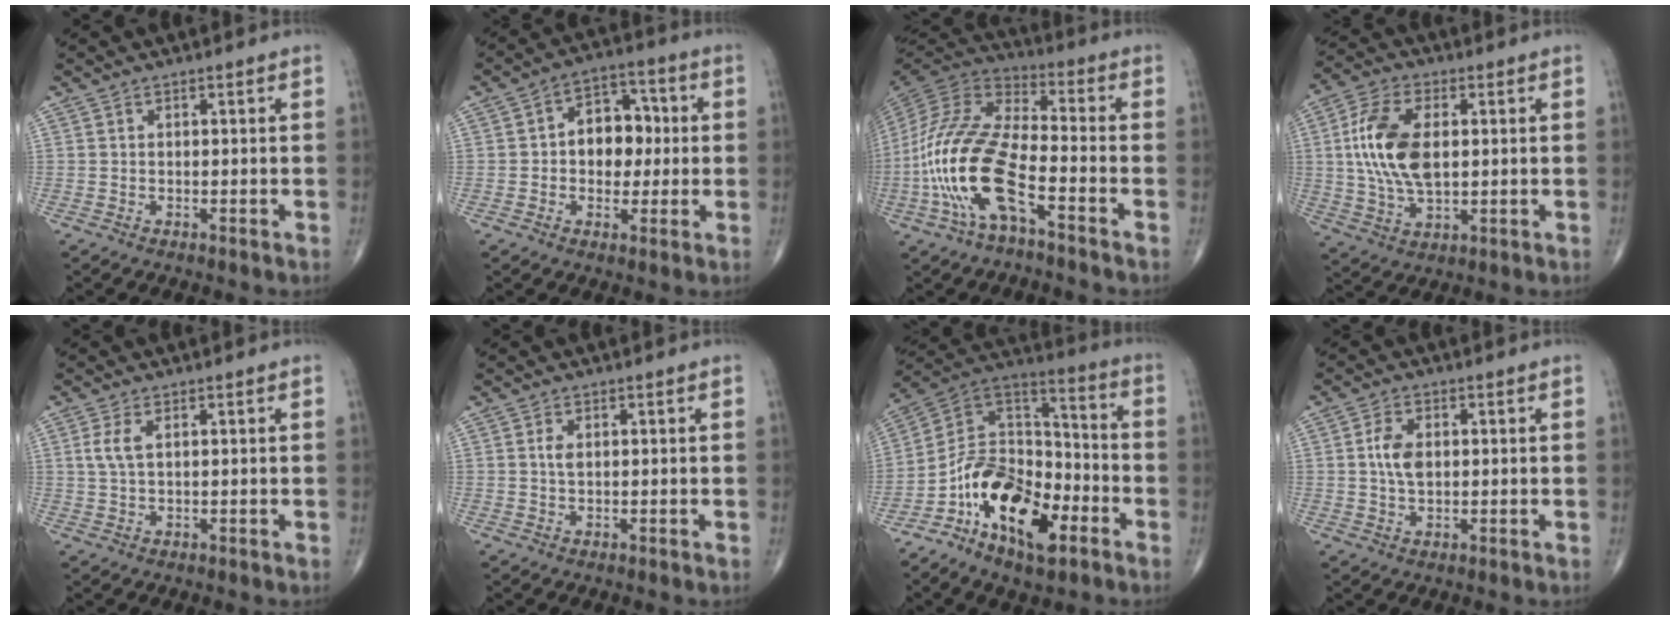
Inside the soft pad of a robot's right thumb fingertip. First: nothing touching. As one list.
[{"total": 10.0, "force": [0.5, 7.2, 6.9], "torque": [-0.055, 0.024, 0.000]}, {"total": 18.6, "force": [-6.8, 6.9, 15.9], "torque": [-0.348, 0.041, -0.131]}, {"total": 14.0, "force": [1.6, 7.6, 11.6], "torque": [-0.230, 0.003, 0.031]}, {"total": 3.2, "force": [1.0, 1.3, 2.8], "torque": [-0.069, 0.004, 0.024]}, {"total": 1.5, "force": [0.4, 0.8, 1.3], "torque": [-0.026, 0.002, 0.008]}, {"total": 19.8, "force": [-8.7, 10.5, 14.4], "torque": [-0.215, 0.066, -0.156]}, {"total": 4.9, "force": [0.6, 3.0, 3.9], "torque": [-0.076, 0.001, 0.010]}]